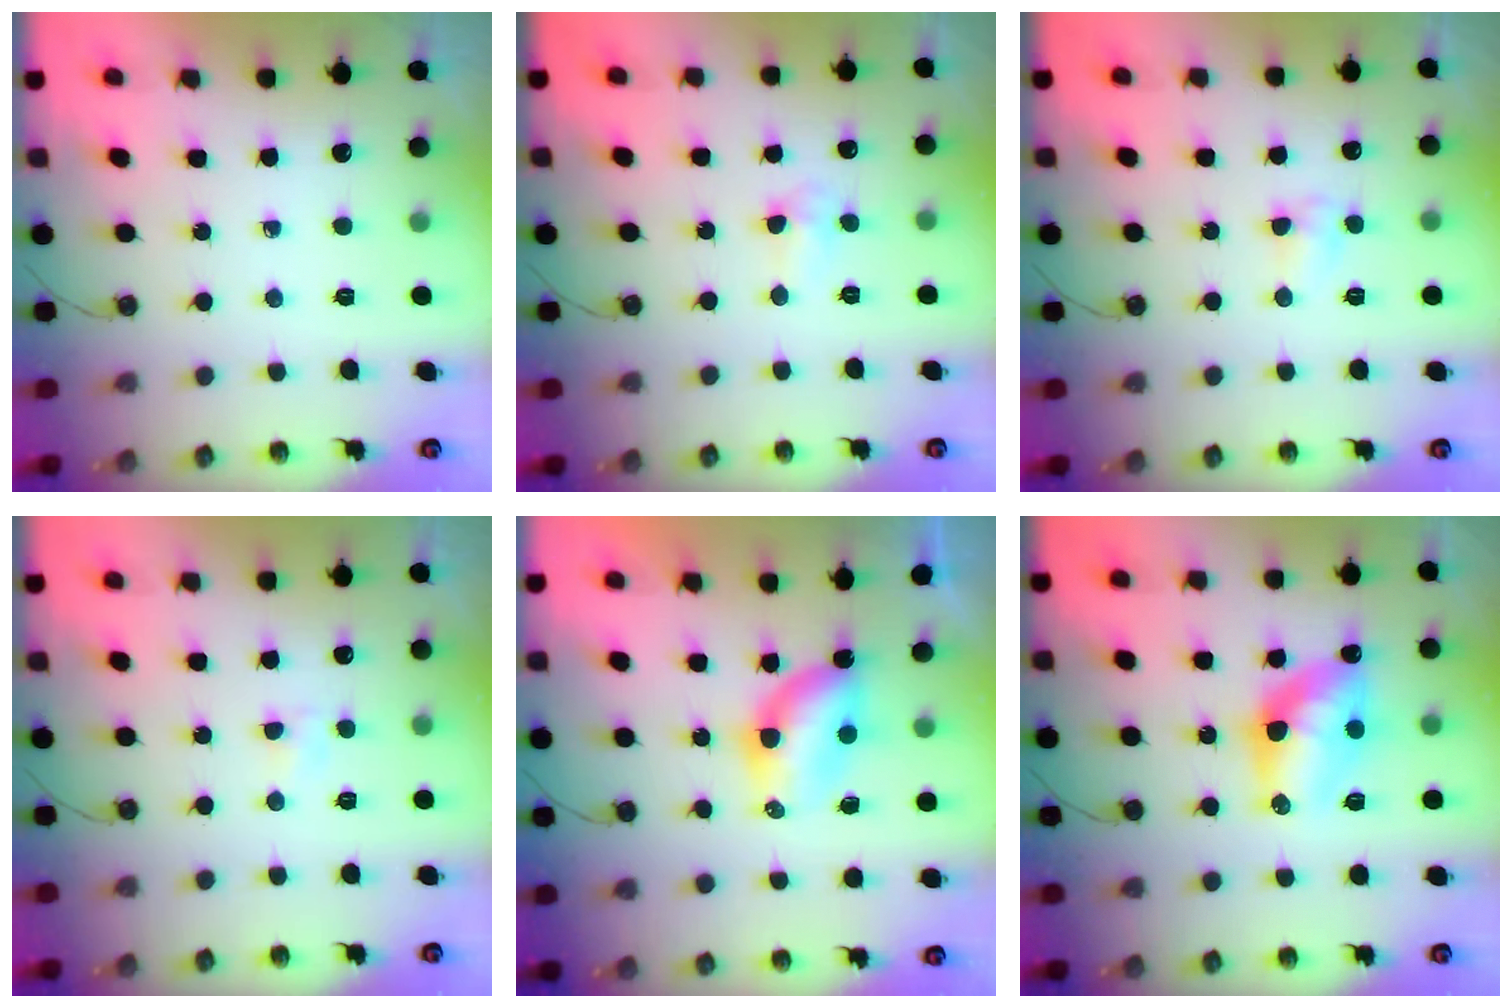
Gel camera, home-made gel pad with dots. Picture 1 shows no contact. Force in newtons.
{"total": 3.1, "press": 2.9, "slide": 1.1}
{"total": 3.0, "press": 3.0, "slide": 0.4}
{"total": 2.5, "press": 2.5, "slide": 0.4}
{"total": 6.1, "press": 6.1, "slide": 0.3}
{"total": 11.4, "press": 11.3, "slide": 1.0}